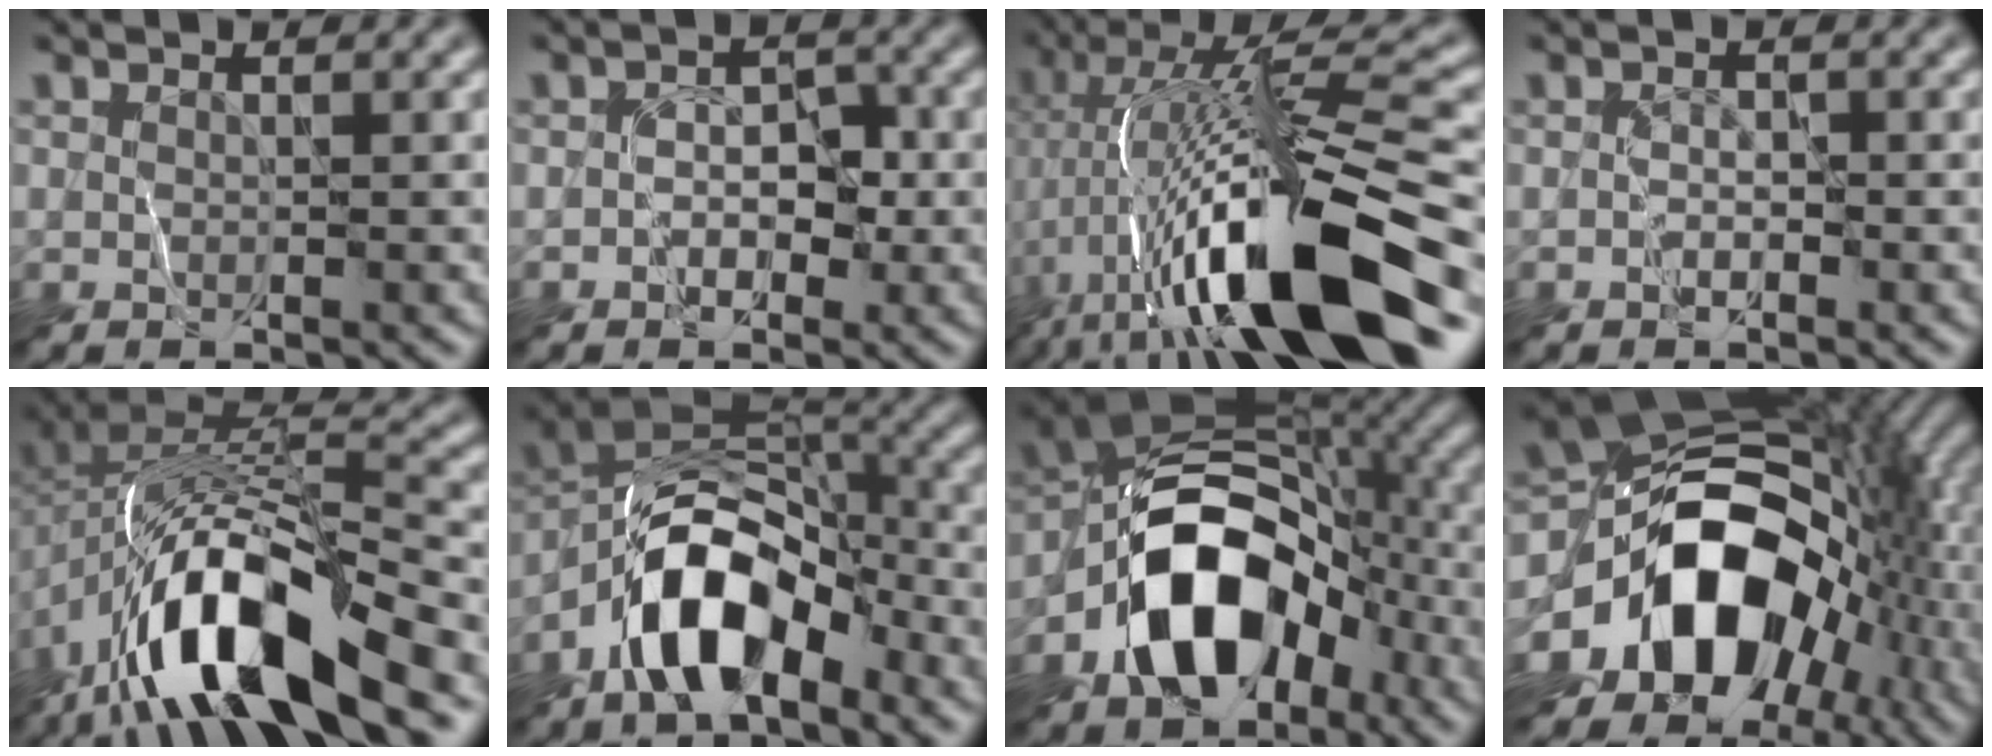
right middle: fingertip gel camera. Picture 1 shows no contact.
{"total": 2.4, "force": [-0.9, 1.7, 1.4], "torque": [-0.013, 0.004, -0.016]}
{"total": 15.9, "force": [-4.2, 4.5, 14.7], "torque": [-0.248, 0.016, -0.069]}
{"total": 1.1, "force": [-0.6, 0.7, 0.5], "torque": [-0.008, 0.003, -0.012]}
{"total": 13.4, "force": [-6.7, 5.2, 10.4], "torque": [-0.191, 0.000, -0.121]}
{"total": 9.7, "force": [-4.9, 4.9, 6.8], "torque": [-0.112, 0.017, -0.098]}
{"total": 11.9, "force": [-4.8, 7.7, 7.7], "torque": [-0.123, 0.007, -0.092]}
{"total": 18.1, "force": [-4.7, 13.0, 11.7], "torque": [-0.177, -0.021, -0.073]}